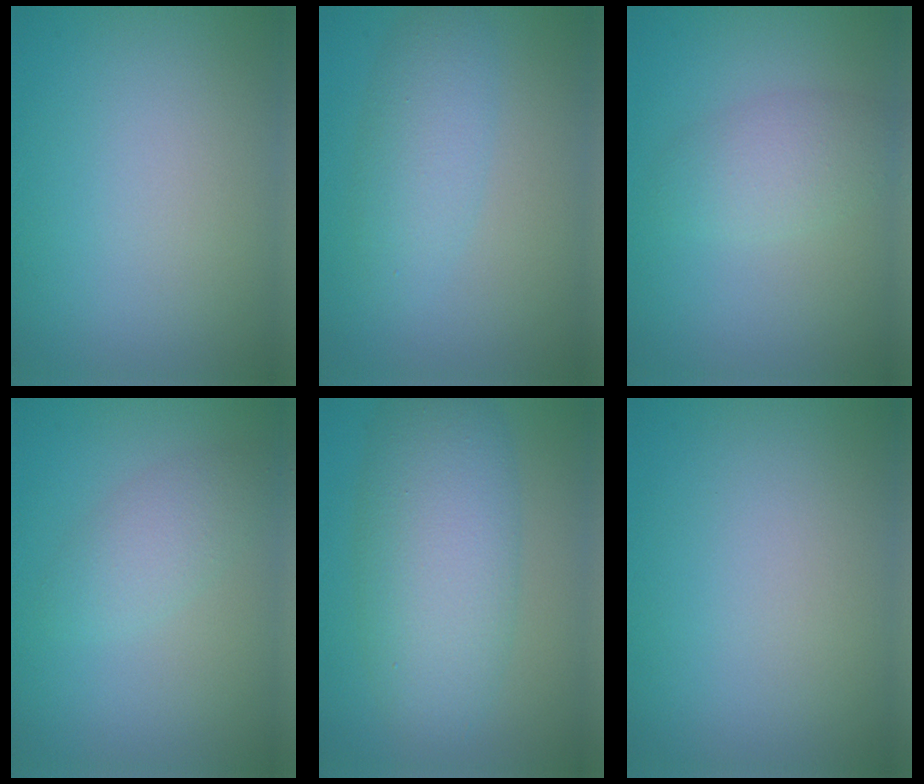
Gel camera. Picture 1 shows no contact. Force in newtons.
{"total": 3.3, "press": 3.3, "slide": 0.1}
{"total": 2.7, "press": 2.7, "slide": 0.1}
{"total": 2.5, "press": 2.5, "slide": 0.1}
{"total": 7.9, "press": 7.9, "slide": 0.1}
{"total": 0.0}